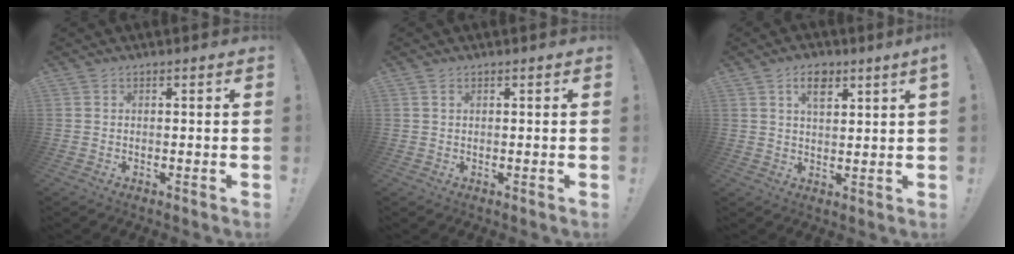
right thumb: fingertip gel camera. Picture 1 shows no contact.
{"total": 0.6, "force": [0.4, 0.3, 0.4], "torque": [-0.006, 0.000, 0.008]}
{"total": 5.7, "force": [3.2, 2.2, 4.2], "torque": [-0.067, -0.007, 0.051]}